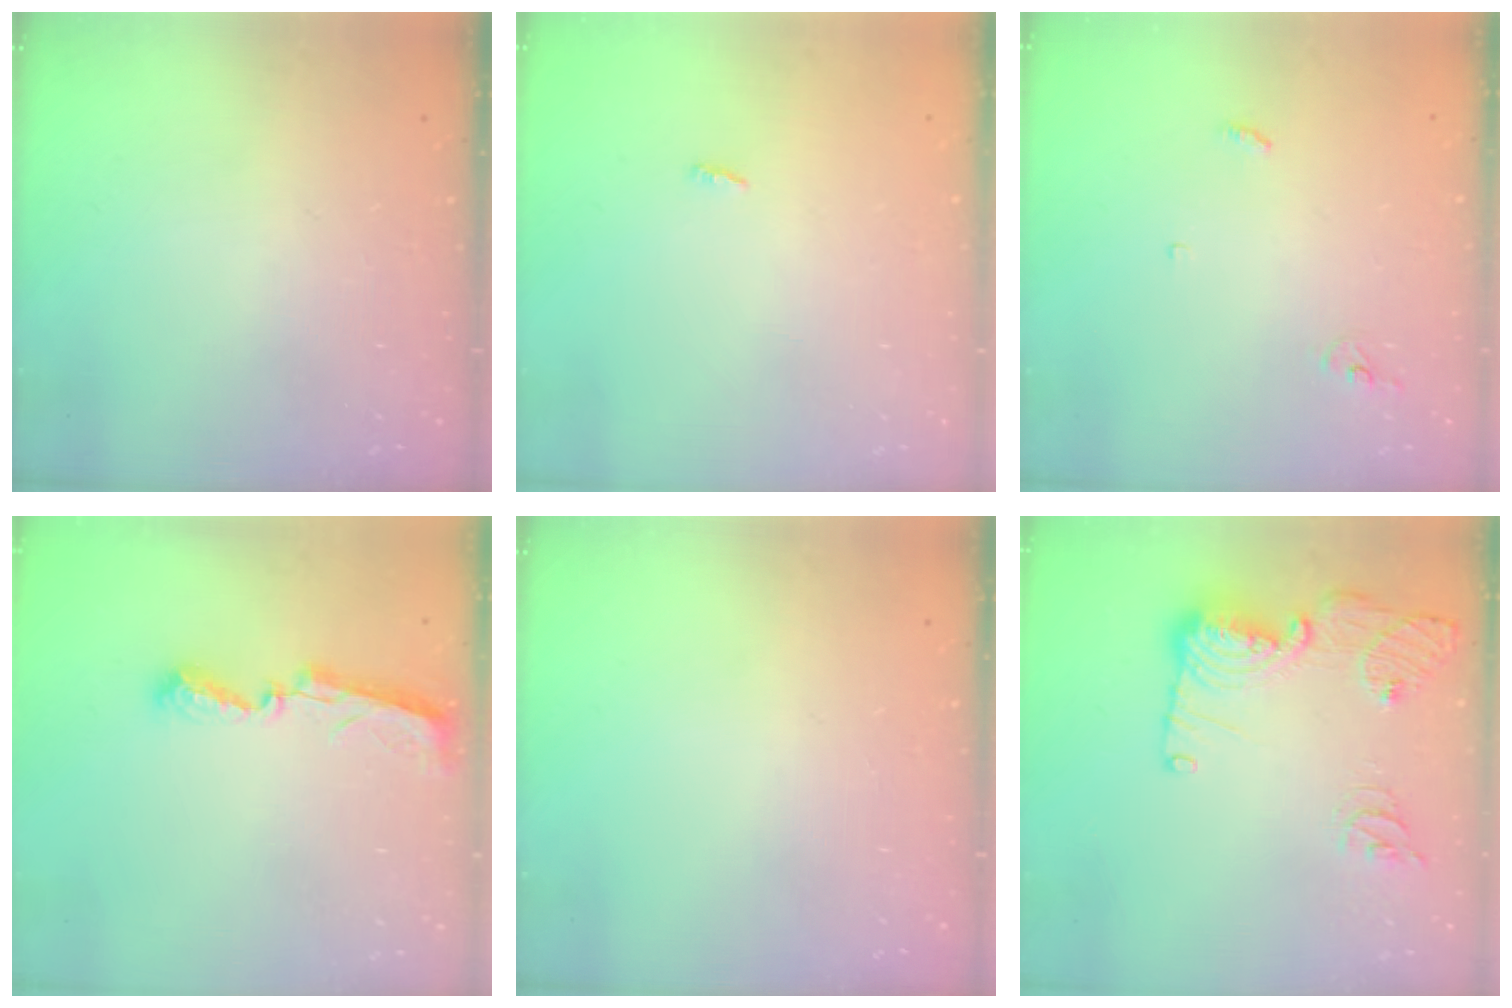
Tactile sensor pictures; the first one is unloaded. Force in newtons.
{"total": 1.9, "press": 1.9, "slide": 0.2}
{"total": 2.9, "press": 2.9, "slide": 0.2}
{"total": 8.9, "press": 8.9, "slide": 0.2}
{"total": 0.0}
{"total": 15.8, "press": 15.7, "slide": 1.8}